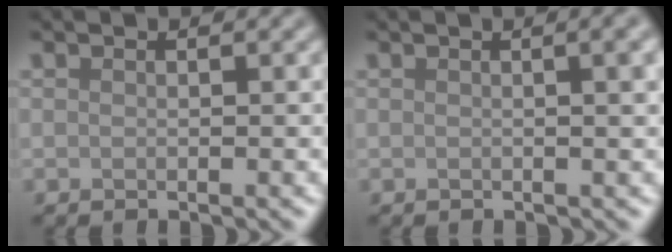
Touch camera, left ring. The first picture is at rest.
{"total": 4.7, "force": [0.8, 2.0, 4.1], "torque": [-0.020, 0.022, -0.007]}